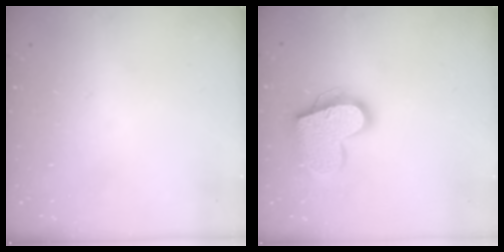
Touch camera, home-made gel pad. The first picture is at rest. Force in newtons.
{"total": 17.9, "press": 17.9, "slide": 1.3}